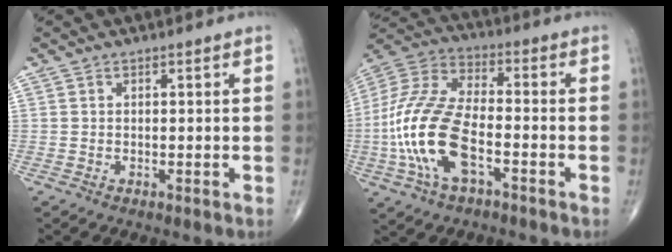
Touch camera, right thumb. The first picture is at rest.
{"total": 18.2, "force": [-5.1, 8.6, 15.2], "torque": [-0.330, 0.028, -0.096]}